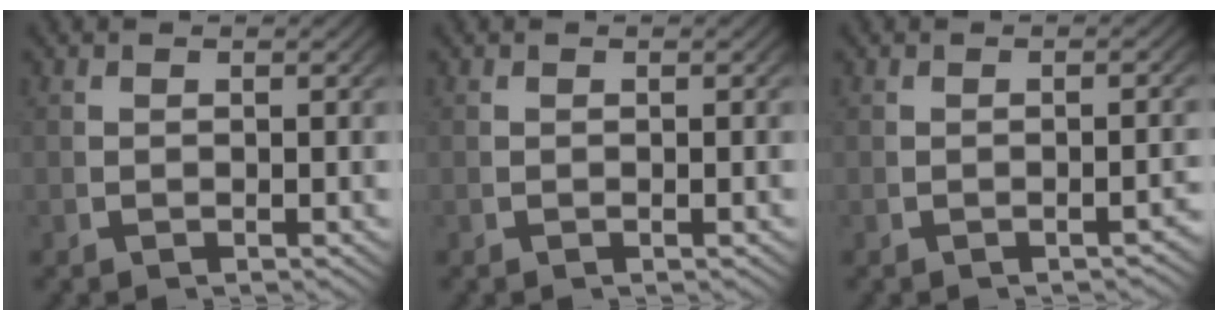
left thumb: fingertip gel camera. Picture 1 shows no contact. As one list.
[{"total": 0.0}, {"total": 1.3, "force": [-1.0, 0.1, 0.8], "torque": [-0.016, 0.004, -0.014]}]